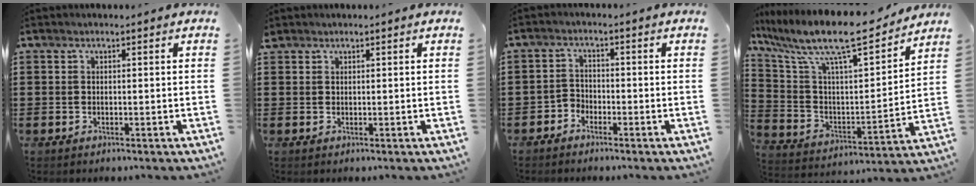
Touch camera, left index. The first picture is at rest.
{"total": 0.9, "force": [0.8, 0.4, 0.1], "torque": [-0.004, 0.003, 0.016]}
{"total": 2.3, "force": [-2.1, 0.9, 0.0], "torque": [-0.009, 0.003, -0.046]}
{"total": 12.1, "force": [9.8, 1.6, 6.9], "torque": [-0.167, -0.070, 0.162]}